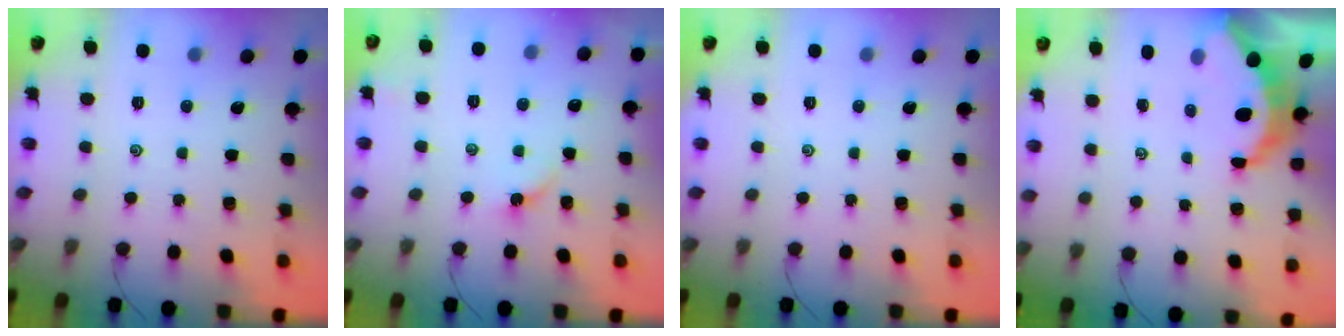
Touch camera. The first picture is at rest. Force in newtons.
{"total": 3.1, "press": 3.1, "slide": 0.4}
{"total": 0.0}
{"total": 6.6, "press": 6.5, "slide": 0.9}